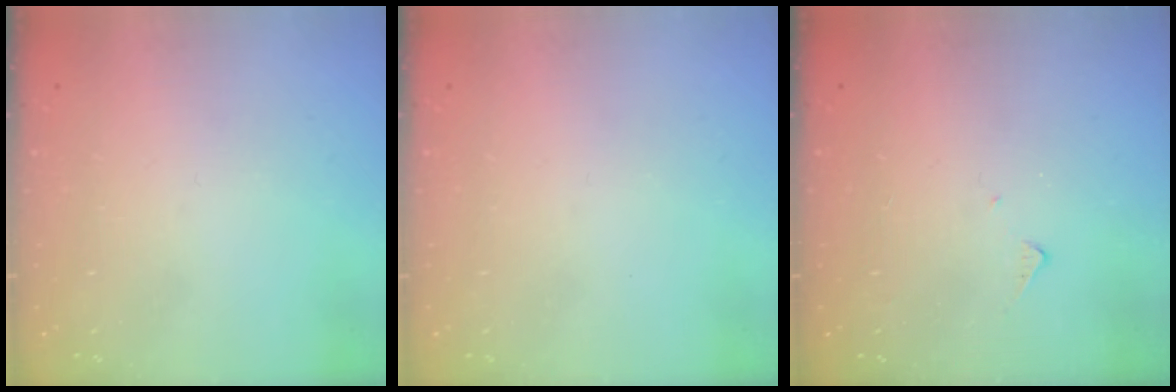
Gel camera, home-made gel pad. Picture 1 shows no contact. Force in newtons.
{"total": 0.0}
{"total": 6.2, "press": 6.2, "slide": 0.4}